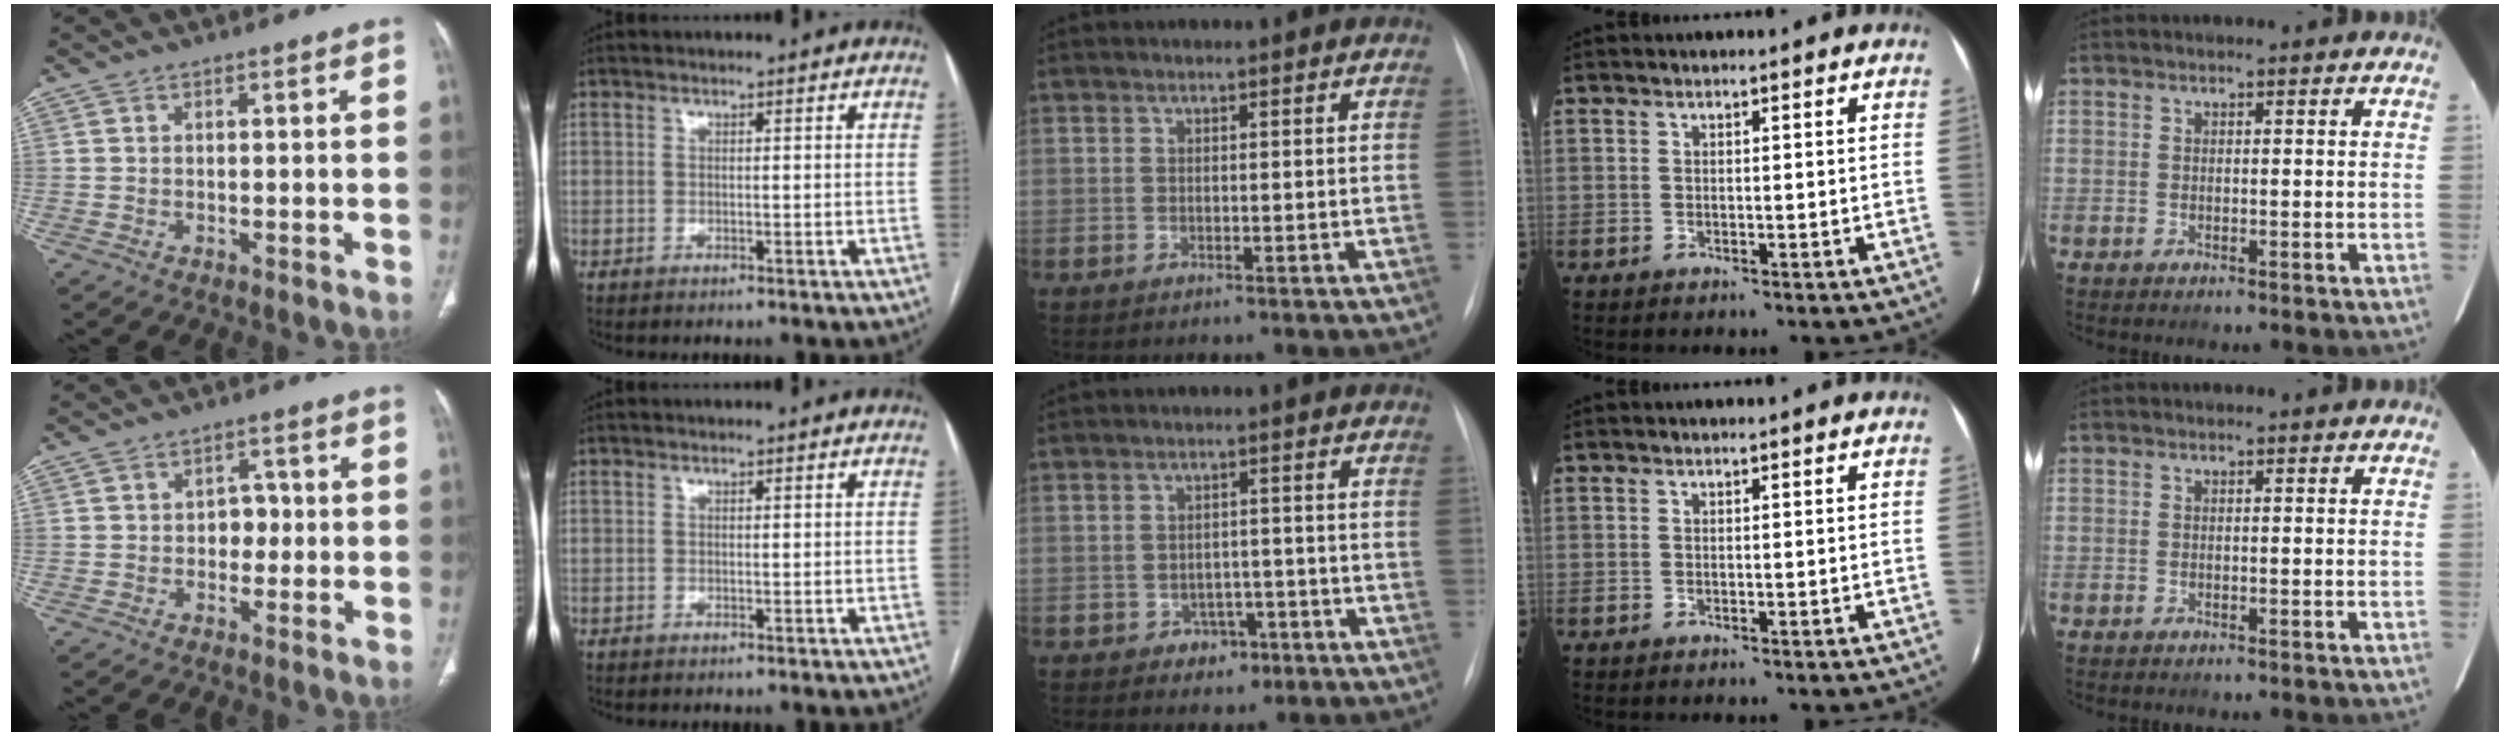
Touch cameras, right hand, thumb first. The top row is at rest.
{"thumb": {"total": 3.5, "force": [-0.2, 2.8, 2.2], "torque": [-0.007, 0.009, -0.008]}, "middle": {"total": 3.5, "force": [-1.9, 2.7, 1.1], "torque": [-0.007, 0.013, -0.021]}}